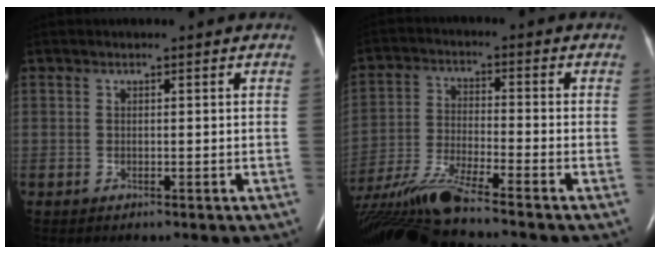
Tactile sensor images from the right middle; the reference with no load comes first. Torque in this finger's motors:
{"motor_torque": [1.03, -1.11, 0.17, 0.12]}